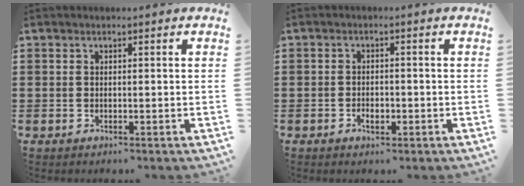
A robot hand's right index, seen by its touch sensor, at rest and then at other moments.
{"total": 2.2, "force": [-1.0, 1.2, 1.7], "torque": [-0.033, 0.001, -0.018]}